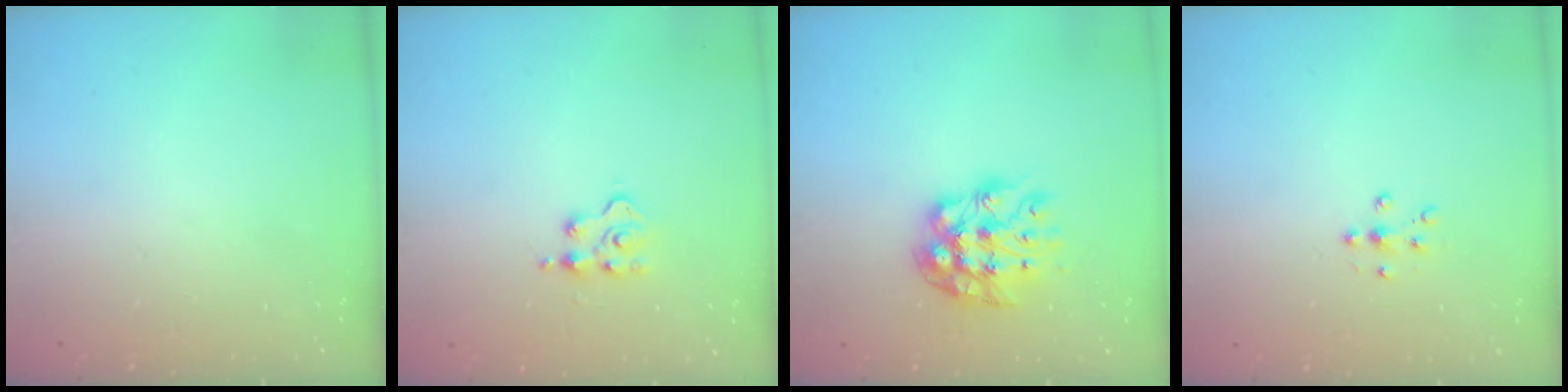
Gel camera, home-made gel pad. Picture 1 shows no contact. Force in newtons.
{"total": 3.3, "press": 3.2, "slide": 0.5}
{"total": 10.0, "press": 10.0, "slide": 0.9}
{"total": 5.7, "press": 5.5, "slide": 1.3}